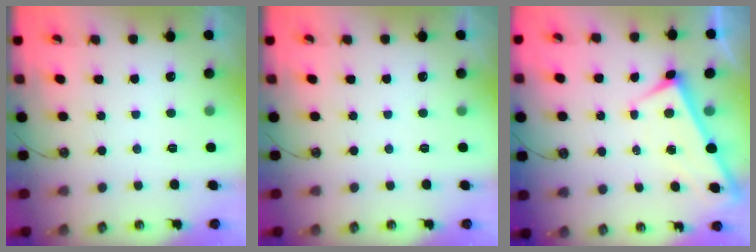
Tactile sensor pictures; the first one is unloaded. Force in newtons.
{"total": 0.0}
{"total": 1.4, "press": 1.3, "slide": 0.3}